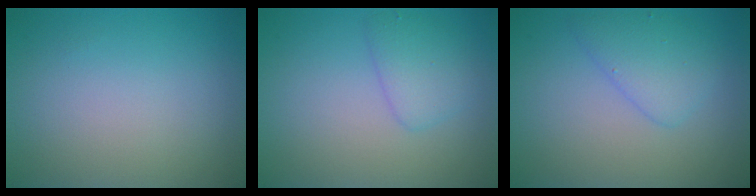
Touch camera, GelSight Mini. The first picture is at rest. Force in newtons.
{"total": 2.3, "press": 2.3, "slide": 0.2}
{"total": 2.7, "press": 2.7, "slide": 0.3}